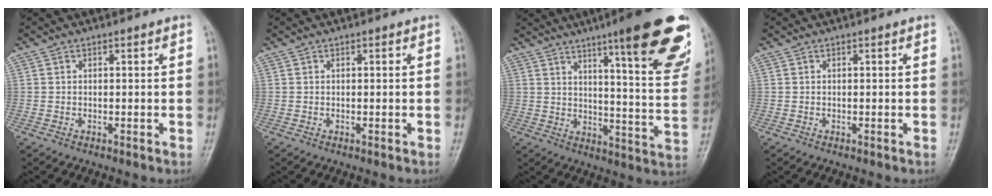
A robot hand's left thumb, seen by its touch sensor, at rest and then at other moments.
{"total": 0.0}
{"total": 23.6, "force": [14.0, 3.8, 18.6], "torque": [-0.221, -0.064, 0.187]}
{"total": 0.0}